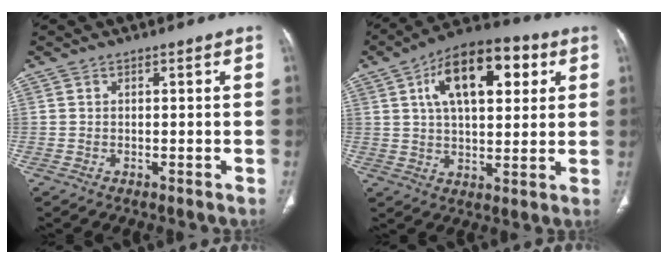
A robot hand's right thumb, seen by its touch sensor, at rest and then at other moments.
{"total": 17.6, "force": [6.0, 8.9, 14.0], "torque": [-0.191, 0.005, 0.092]}